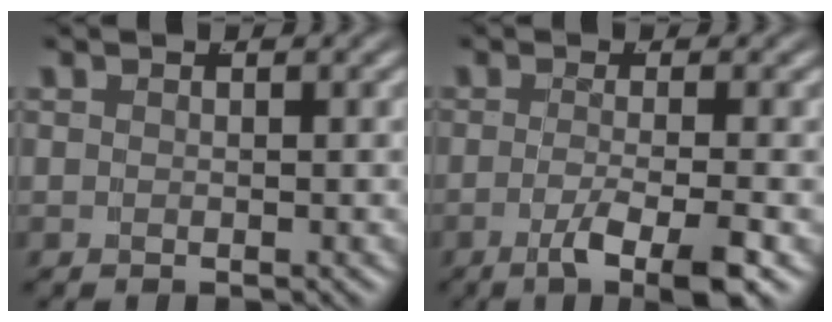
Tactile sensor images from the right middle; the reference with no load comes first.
{"total": 5.4, "force": [-3.1, 0.5, 4.4], "torque": [-0.075, -0.023, -0.040]}